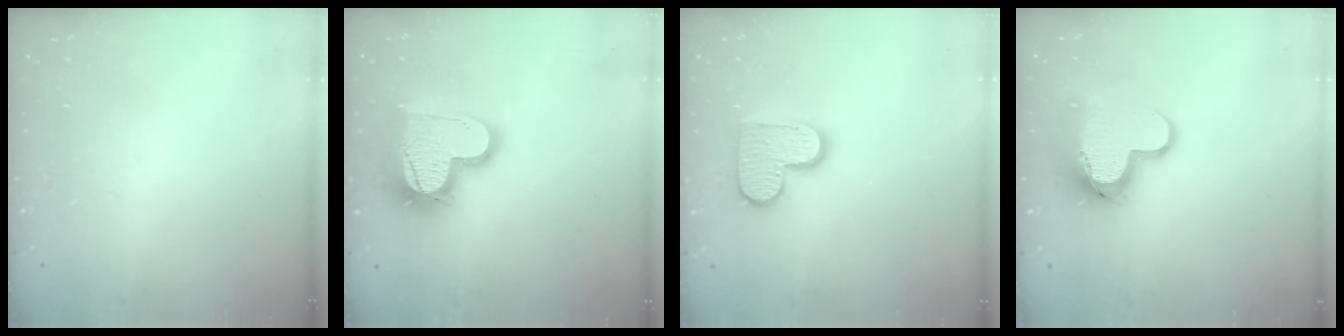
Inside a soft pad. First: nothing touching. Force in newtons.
{"total": 17.7, "press": 17.6, "slide": 1.5}
{"total": 11.9, "press": 11.9, "slide": 0.6}
{"total": 12.4, "press": 12.3, "slide": 1.2}